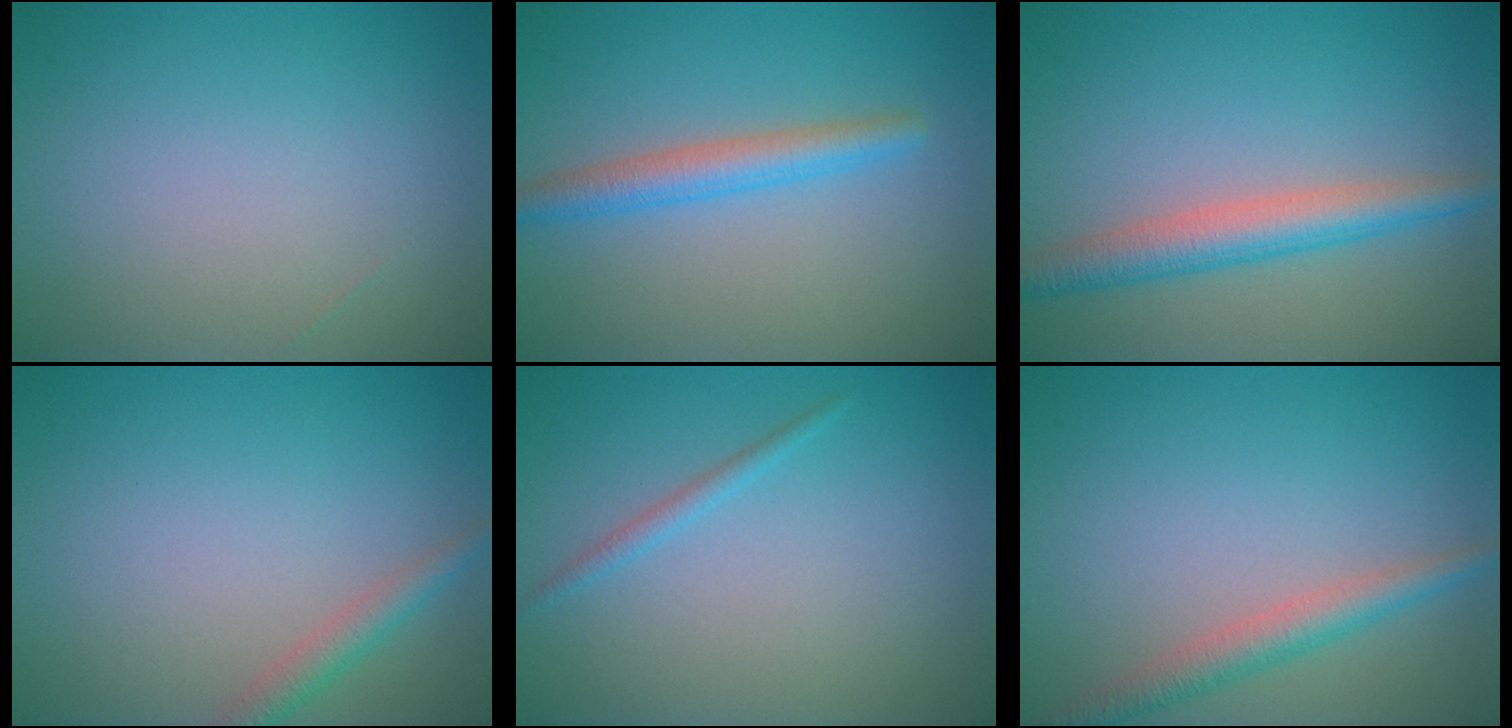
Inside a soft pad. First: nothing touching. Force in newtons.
{"total": 3.0, "press": 3.0, "slide": 0.1}
{"total": 4.1, "press": 4.1, "slide": 0.0}
{"total": 2.0, "press": 2.0, "slide": 0.1}
{"total": 1.0, "press": 1.0, "slide": 0.1}
{"total": 2.9, "press": 2.9, "slide": 0.2}